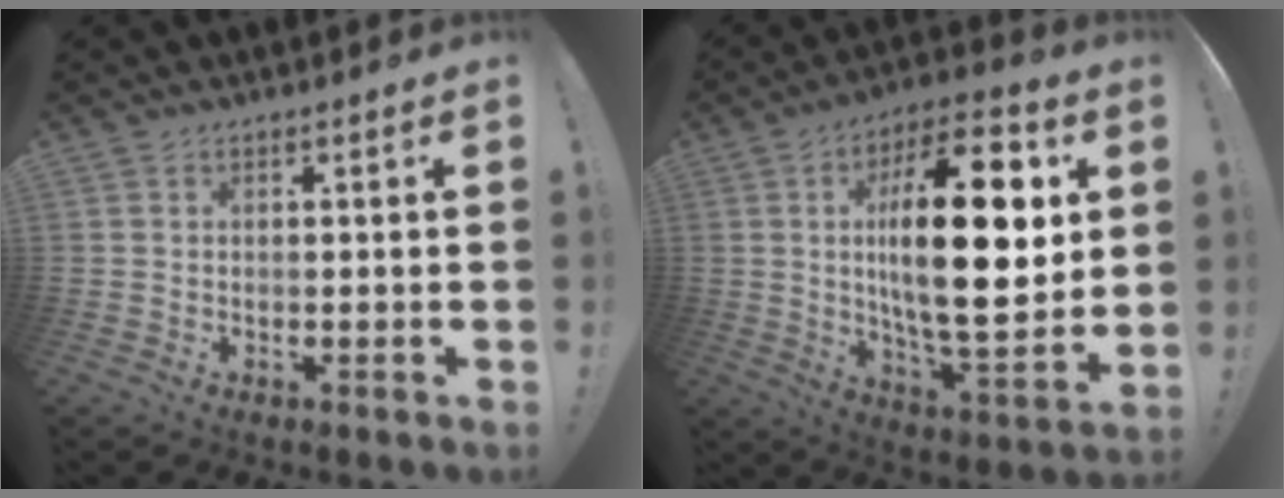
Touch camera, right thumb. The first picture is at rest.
{"total": 26.5, "force": [4.2, 10.1, 24.1], "torque": [-0.391, -0.016, 0.059]}